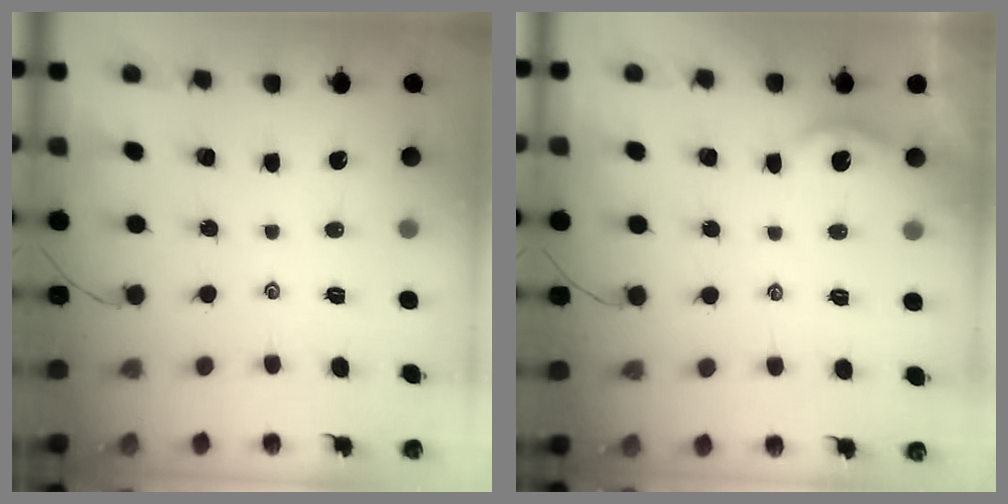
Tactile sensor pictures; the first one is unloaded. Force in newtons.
{"total": 2.2, "press": 2.2, "slide": 0.3}